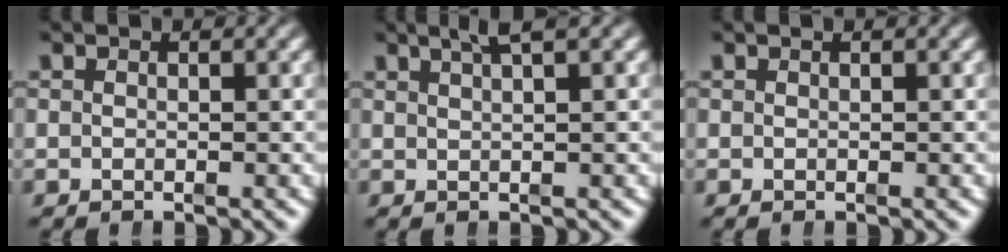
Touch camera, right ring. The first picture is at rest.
{"total": 3.3, "force": [2.4, -0.5, 2.1], "torque": [-0.018, 0.015, 0.040]}
{"total": 0.0}